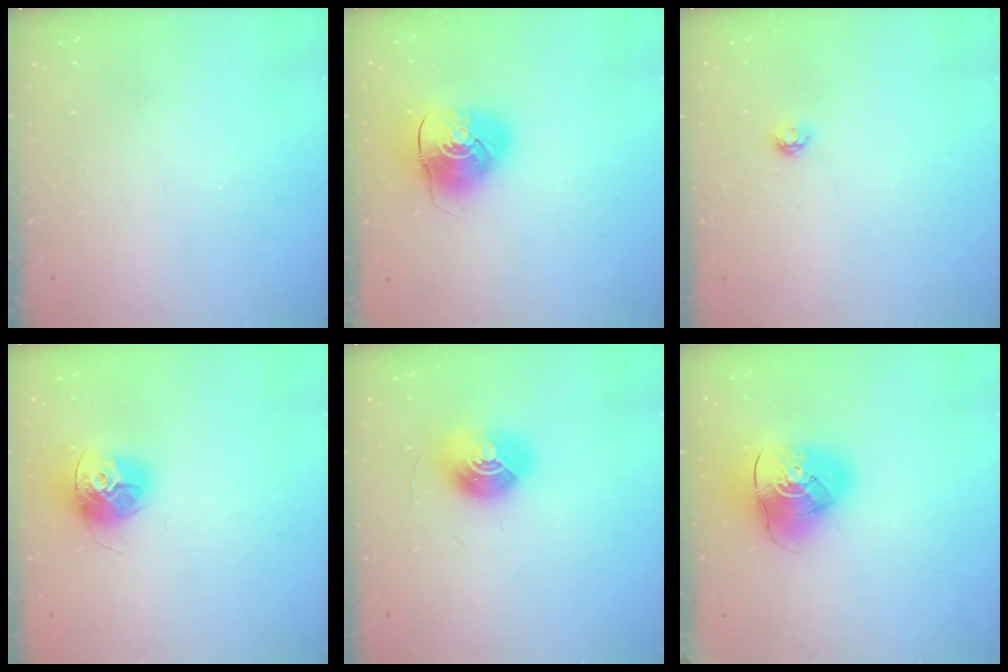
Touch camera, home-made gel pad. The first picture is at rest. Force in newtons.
{"total": 9.7, "press": 9.6, "slide": 1.2}
{"total": 3.6, "press": 3.5, "slide": 0.3}
{"total": 14.4, "press": 14.4, "slide": 1.3}
{"total": 10.4, "press": 10.4, "slide": 0.3}
{"total": 12.8, "press": 12.7, "slide": 2.0}